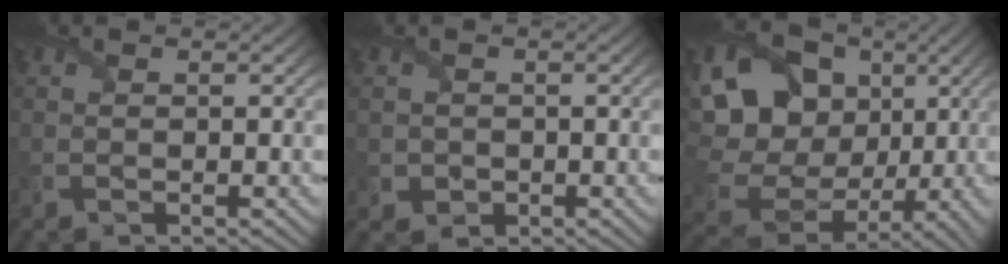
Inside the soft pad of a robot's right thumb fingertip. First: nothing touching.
{"total": 1.6, "force": [-0.3, 1.5, 0.3], "torque": [-0.008, -0.011, -0.006]}
{"total": 17.1, "force": [3.1, 13.6, 10.0], "torque": [-0.240, 0.023, 0.068]}